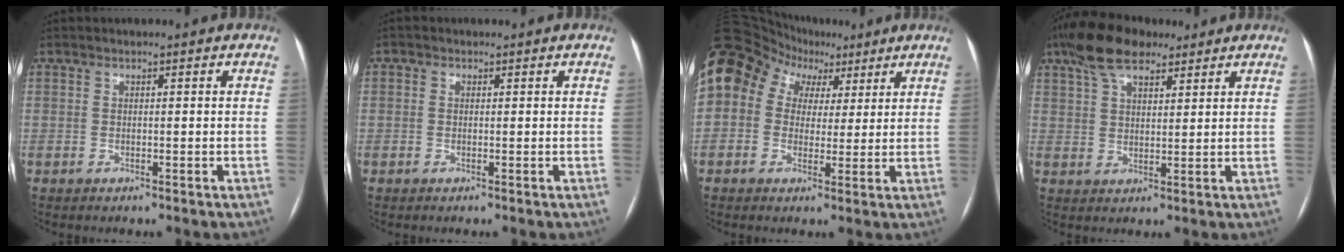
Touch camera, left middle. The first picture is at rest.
{"total": 0.7, "force": [-0.1, -0.2, -0.6], "torque": [0.013, -0.006, -0.004]}
{"total": 14.4, "force": [6.2, 11.2, 6.5], "torque": [-0.140, 0.078, 0.106]}
{"total": 9.2, "force": [6.6, 3.6, 5.4], "torque": [-0.110, 0.029, 0.118]}